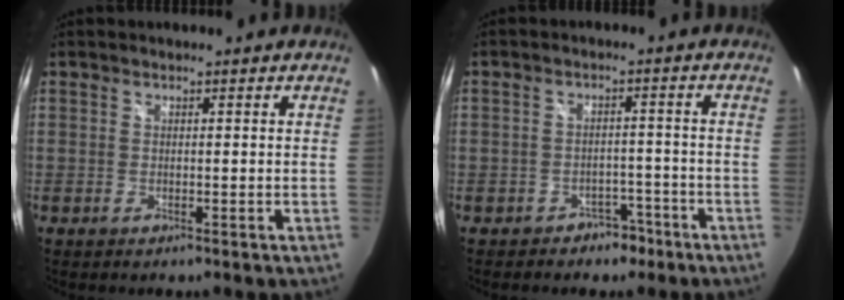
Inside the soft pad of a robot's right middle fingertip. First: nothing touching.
{"total": 4.2, "force": [-2.8, 3.1, 0.3], "torque": [-0.001, 0.032, -0.029]}